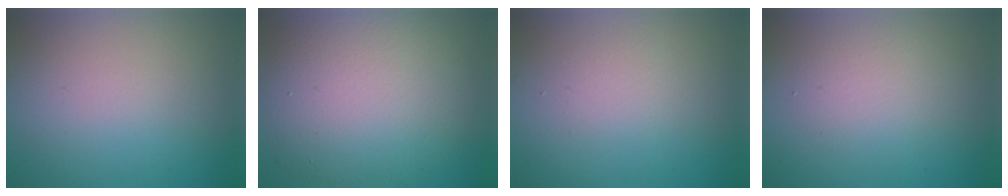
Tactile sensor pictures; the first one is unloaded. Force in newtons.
{"total": 10.3, "press": 10.3, "slide": 0.5}
{"total": 1.5, "press": 1.4, "slide": 0.1}
{"total": 2.6, "press": 2.6, "slide": 0.2}